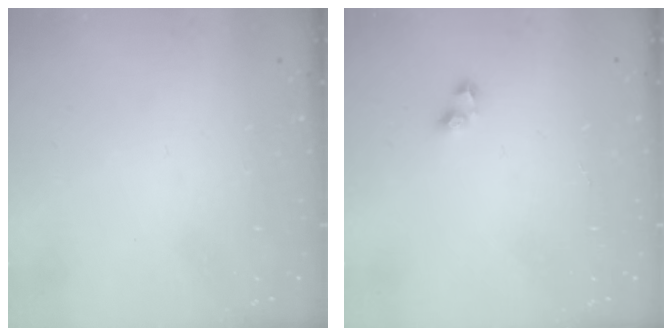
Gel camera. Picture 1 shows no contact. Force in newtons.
{"total": 2.7, "press": 2.6, "slide": 0.6}